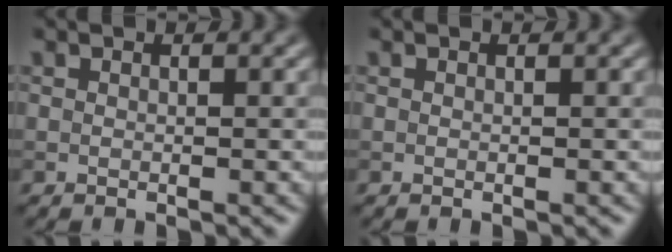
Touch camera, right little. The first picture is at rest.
{"total": 0.0}